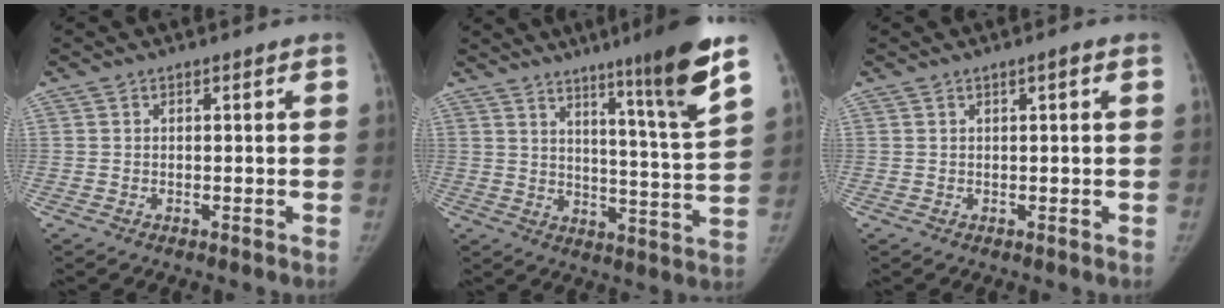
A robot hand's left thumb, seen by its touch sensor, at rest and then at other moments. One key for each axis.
{"total": 15.6, "fx": 9.4, "fy": 0.1, "fz": 12.4, "tx": -0.172, "ty": -0.053, "tz": 0.140}
{"total": 1.3, "fx": 0.5, "fy": 0.1, "fz": 1.2, "tx": -0.021, "ty": 0.002, "tz": 0.007}